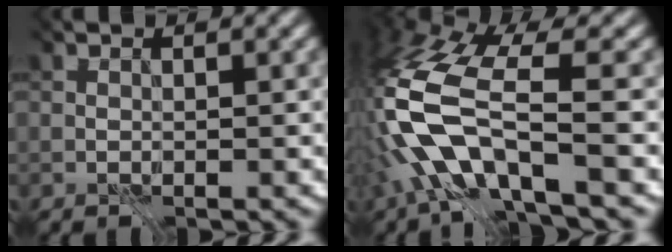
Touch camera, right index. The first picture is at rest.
{"total": 9.3, "force": [-4.8, 1.9, 7.8], "torque": [-0.177, -0.006, -0.081]}